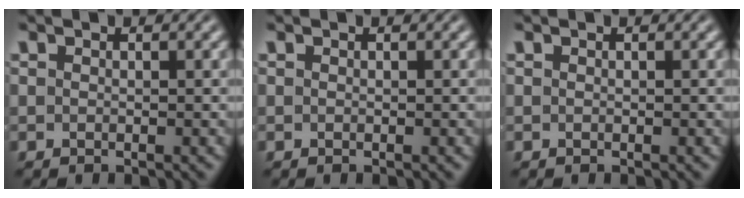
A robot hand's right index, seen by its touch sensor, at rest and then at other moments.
{"total": 0.0}
{"total": 0.0}